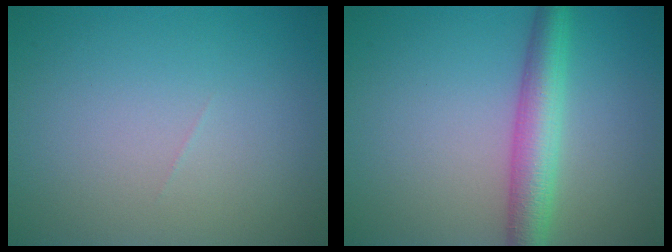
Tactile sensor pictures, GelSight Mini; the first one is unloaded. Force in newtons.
{"total": 4.6, "press": 4.6, "slide": 0.2}